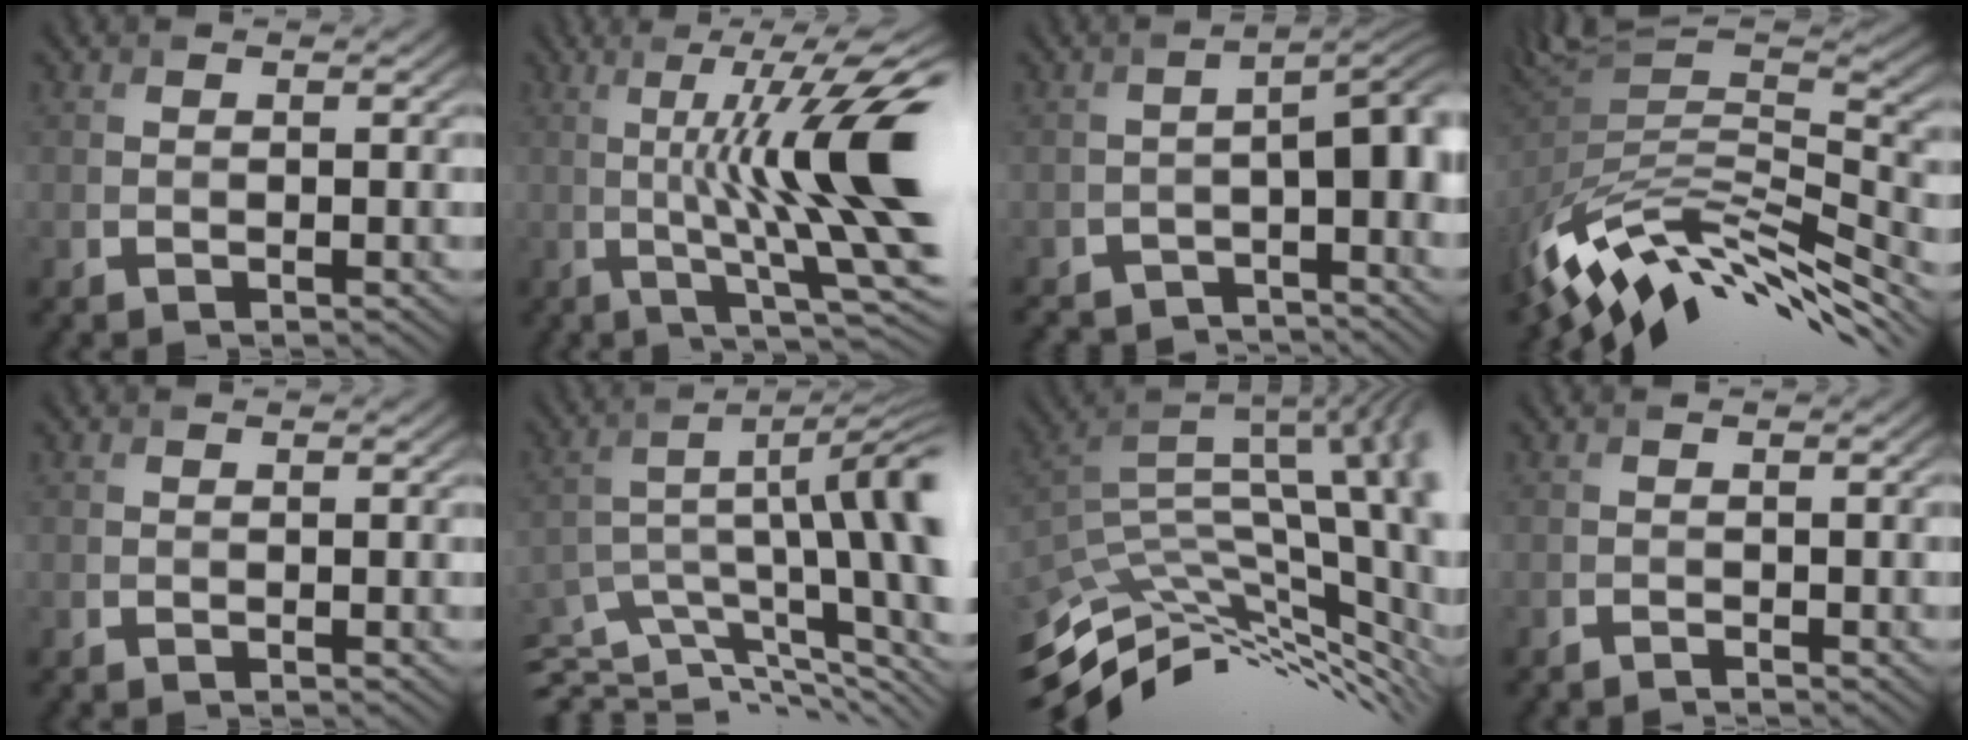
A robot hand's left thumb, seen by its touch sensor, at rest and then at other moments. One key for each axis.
{"total": 15.5, "fx": 0.8, "fy": 3.6, "fz": 15.0, "tx": -0.210, "ty": 0.010, "tz": 0.028}
{"total": 6.8, "fx": -4.3, "fy": 1.9, "fz": 4.9, "tx": -0.069, "ty": -0.009, "tz": -0.068}
{"total": 12.2, "fx": -6.0, "fy": 5.4, "fz": 9.2, "tx": -0.203, "ty": -0.001, "tz": -0.101}
{"total": 0.0}
{"total": 13.1, "fx": -6.1, "fy": 3.7, "fz": 11.0, "tx": -0.182, "ty": 0.007, "tz": -0.098}
{"total": 14.0, "fx": -4.8, "fy": 5.2, "fz": 12.0, "tx": -0.186, "ty": -0.001, "tz": -0.072}
{"total": 1.1, "fx": -1.0, "fy": 0.1, "fz": 0.4, "tx": 0.007, "ty": 0.003, "tz": -0.024}